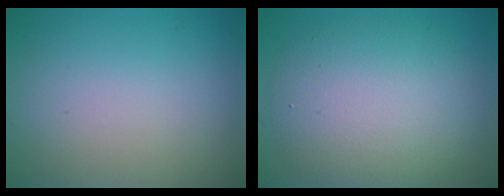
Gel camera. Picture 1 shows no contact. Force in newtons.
{"total": 7.4, "press": 7.4, "slide": 0.4}